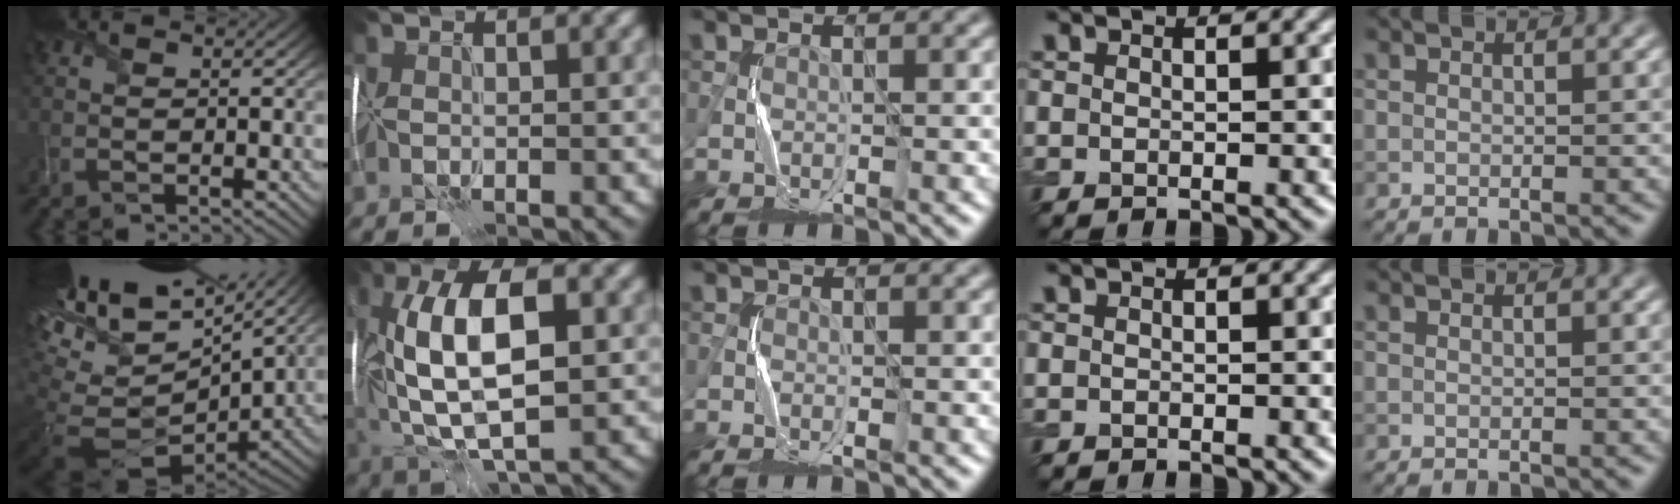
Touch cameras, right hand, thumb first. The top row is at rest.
{"thumb": {"total": 16.9, "force": [7.3, 8.9, 12.3], "torque": [-0.255, 0.023, 0.173]}, "index": {"total": 11.6, "force": [0.8, 5.0, 10.4], "torque": [-0.196, 0.010, 0.010]}, "middle": {"total": 0.6, "force": [-0.1, -0.2, -0.6], "torque": [0.014, -0.004, -0.001]}}